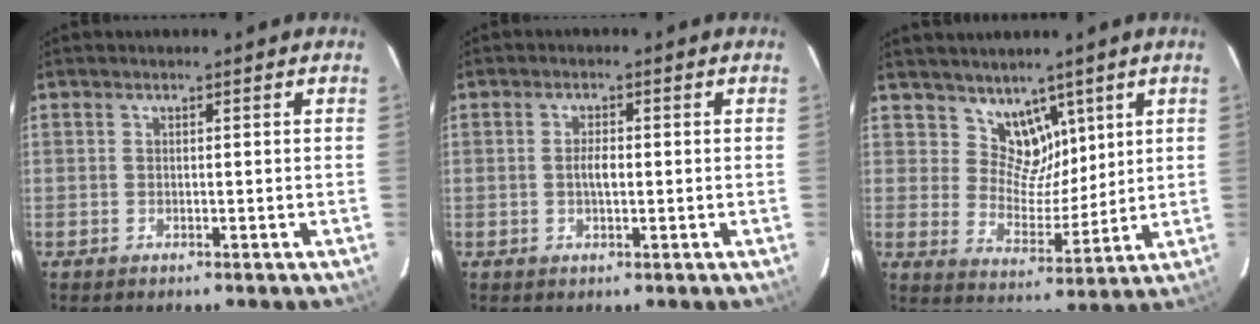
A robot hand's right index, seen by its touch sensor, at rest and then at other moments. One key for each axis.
{"total": 2.4, "fx": -0.2, "fy": 1.0, "fz": 2.2, "tx": -0.041, "ty": 0.003, "tz": -0.004}
{"total": 7.8, "fx": 5.3, "fy": 5.3, "fz": 2.0, "tx": -0.018, "ty": -0.008, "tz": 0.100}